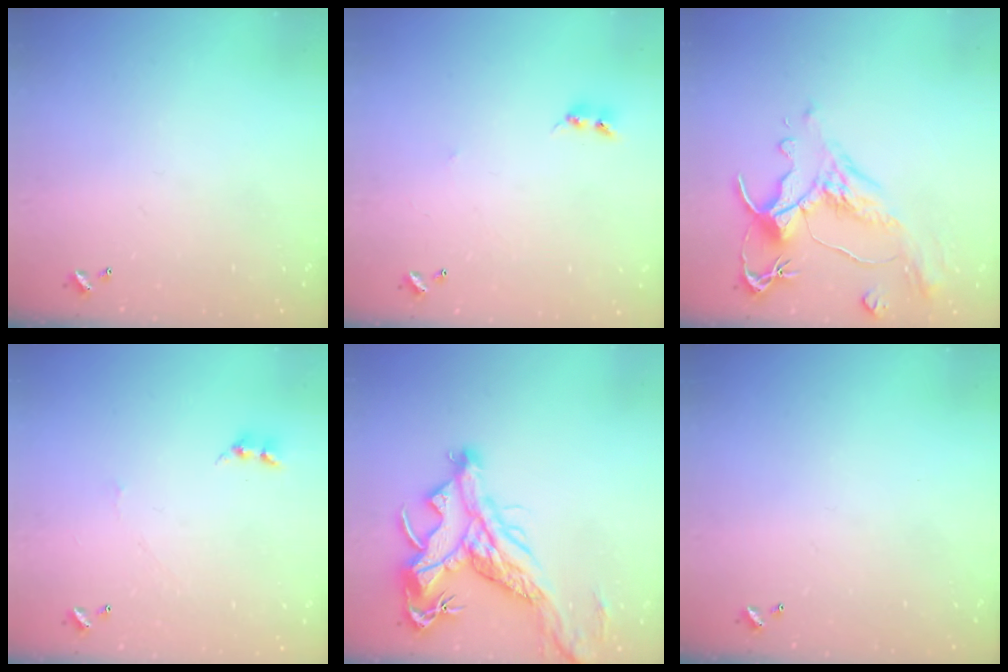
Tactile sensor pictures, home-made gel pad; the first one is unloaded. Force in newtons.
{"total": 2.7, "press": 2.7, "slide": 0.3}
{"total": 1.6, "press": 0.4, "slide": 1.5}
{"total": 0.9, "press": 0.8, "slide": 0.4}
{"total": 7.3, "press": 7.0, "slide": 1.9}
{"total": 0.0}